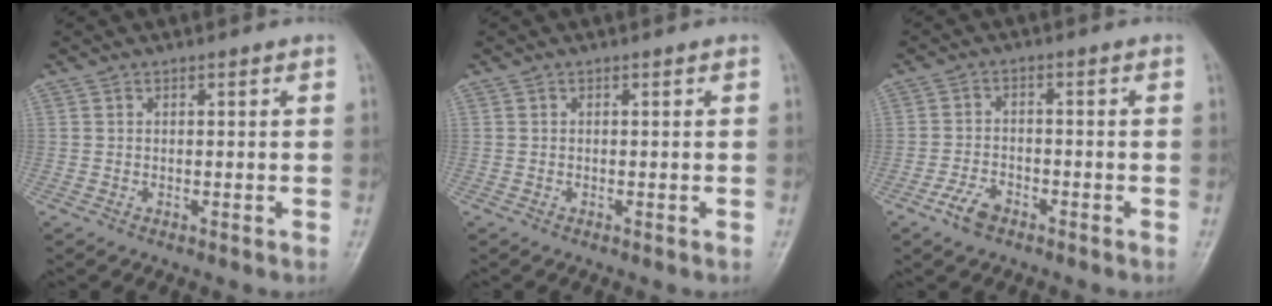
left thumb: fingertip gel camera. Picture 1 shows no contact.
{"total": 0.0}
{"total": 4.1, "force": [-2.7, 2.2, 2.2], "torque": [-0.043, 0.014, -0.051]}